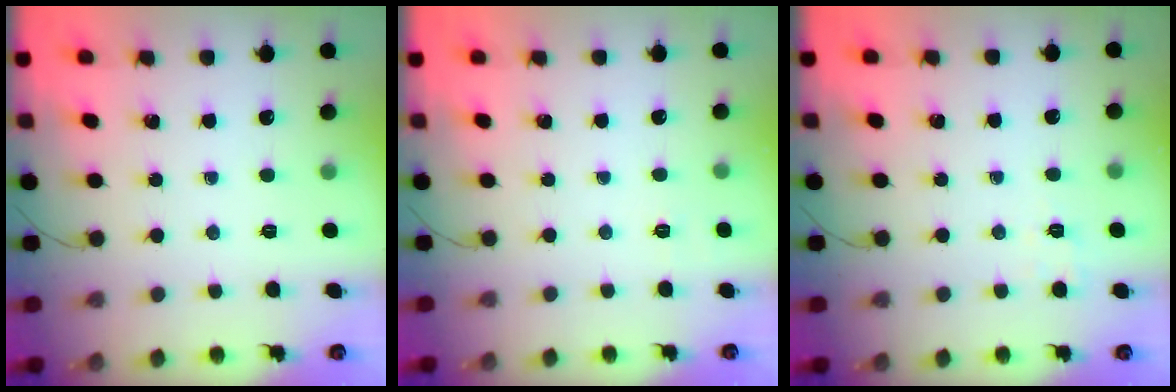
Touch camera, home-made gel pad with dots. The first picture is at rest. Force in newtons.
{"total": 6.1, "press": 5.8, "slide": 1.8}
{"total": 2.5, "press": 1.8, "slide": 1.7}